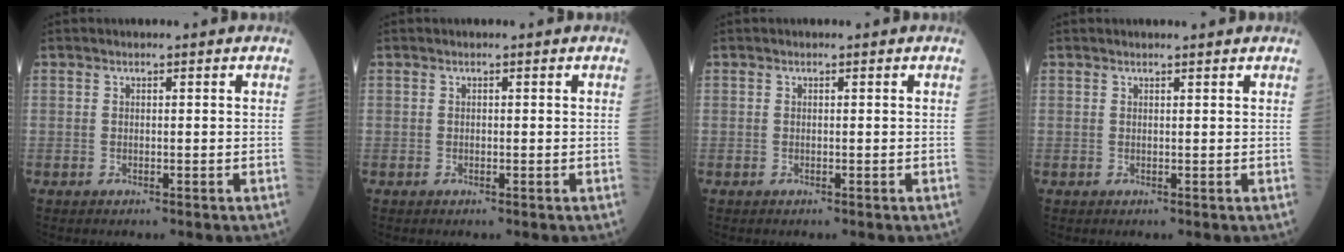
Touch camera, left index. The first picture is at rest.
{"total": 0.0}
{"total": 0.0}
{"total": 2.0, "force": [1.9, 0.0, 0.7], "torque": [-0.012, 0.008, 0.023]}